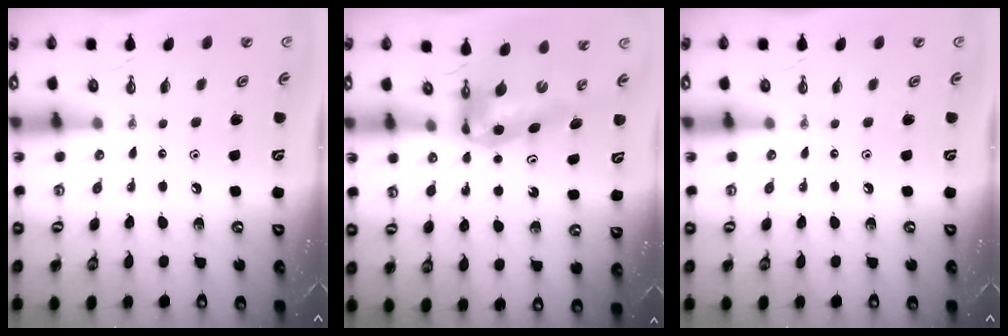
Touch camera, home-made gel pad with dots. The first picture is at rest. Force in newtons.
{"total": 9.0, "press": 8.6, "slide": 2.5}
{"total": 0.0}